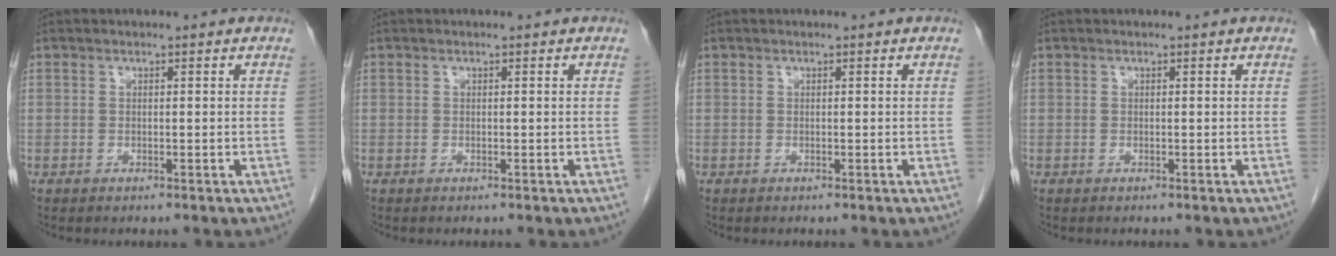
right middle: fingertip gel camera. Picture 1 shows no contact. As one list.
[{"total": 0.0}, {"total": 0.0}, {"total": 0.0}]